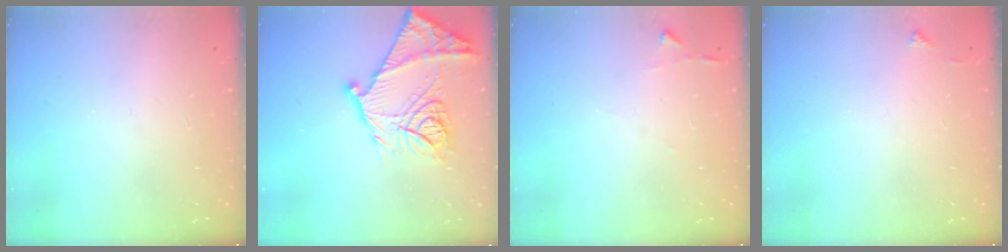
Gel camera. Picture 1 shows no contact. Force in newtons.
{"total": 20.5, "press": 20.5, "slide": 1.8}
{"total": 2.9, "press": 2.9, "slide": 0.3}
{"total": 3.6, "press": 3.6, "slide": 0.5}